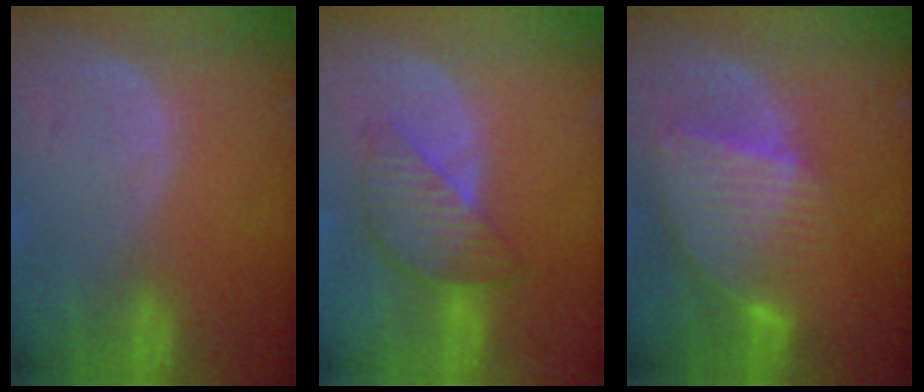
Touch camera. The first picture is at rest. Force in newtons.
{"total": 6.3, "press": 6.2, "slide": 0.4}
{"total": 8.4, "press": 7.4, "slide": 4.1}